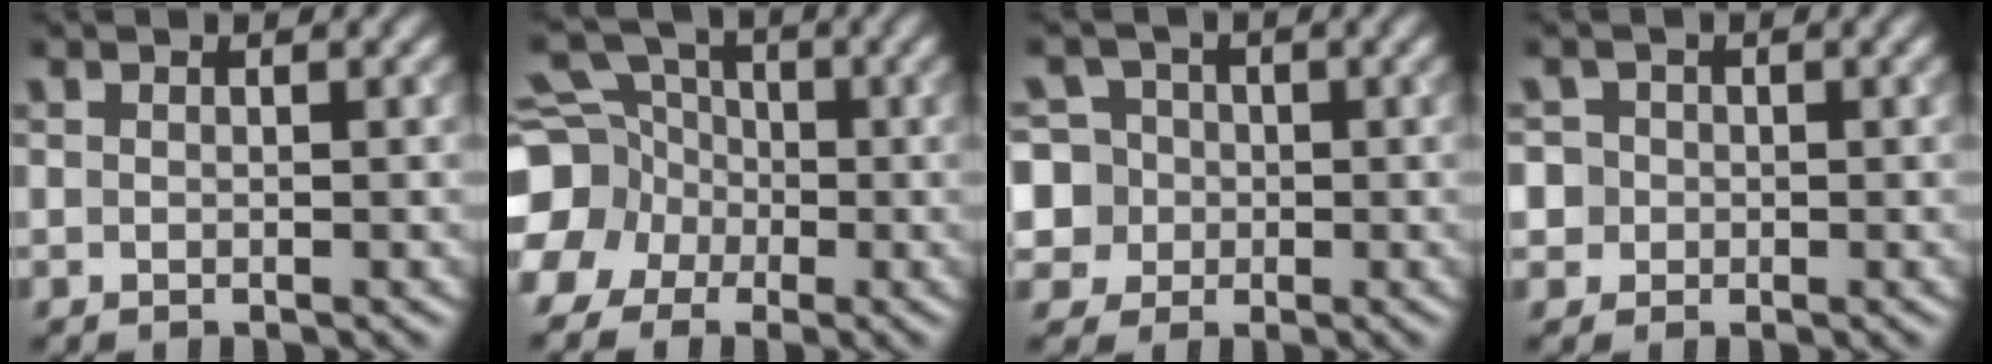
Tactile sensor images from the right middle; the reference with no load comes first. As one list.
[{"total": 10.9, "force": [-2.8, 9.8, 3.9], "torque": [-0.111, -0.001, -0.070]}, {"total": 7.2, "force": [-0.3, 6.9, 2.0], "torque": [-0.038, 0.029, -0.022]}, {"total": 3.5, "force": [0.3, 3.3, 1.1], "torque": [-0.004, 0.027, -0.014]}]